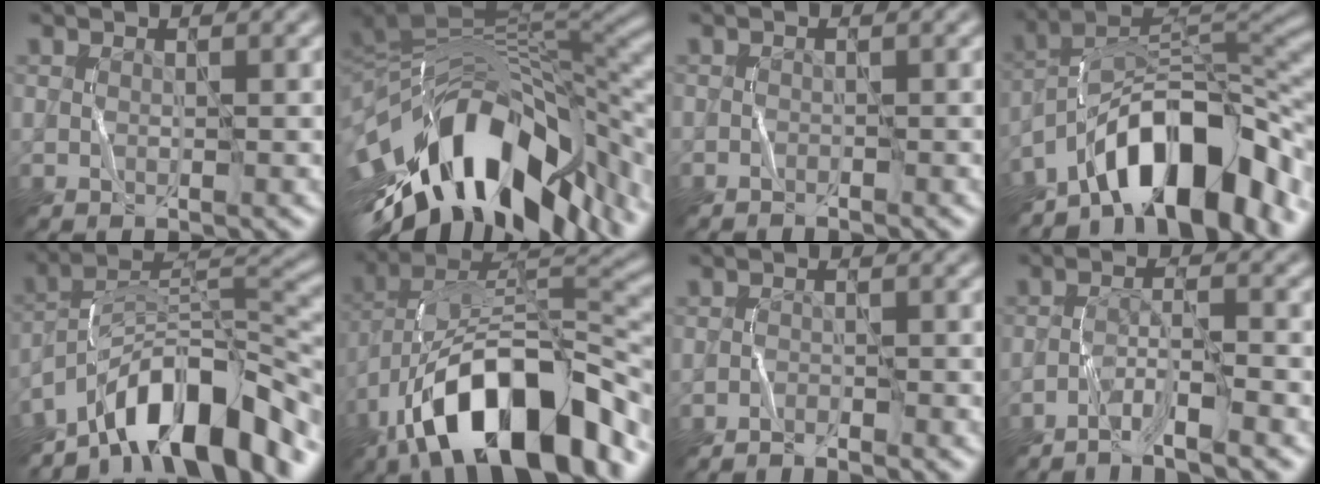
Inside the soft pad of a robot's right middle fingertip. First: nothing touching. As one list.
[{"total": 15.5, "force": [-7.1, 7.2, 11.7], "torque": [-0.196, 0.019, -0.121]}, {"total": 0.7, "force": [-0.7, 0.0, -0.2], "torque": [0.006, 0.003, -0.011]}, {"total": 11.0, "force": [-7.4, 4.2, 7.0], "torque": [-0.087, 0.021, -0.139]}, {"total": 11.1, "force": [-8.2, 3.3, 6.7], "torque": [-0.093, 0.019, -0.158]}, {"total": 14.8, "force": [-8.3, 6.0, 10.6], "torque": [-0.172, 0.022, -0.148]}, {"total": 1.5, "force": [-1.5, -0.1, 0.3], "torque": [-0.009, 0.007, -0.029]}, {"total": 3.4, "force": [-2.8, -0.1, 1.9], "torque": [-0.036, 0.012, -0.060]}]